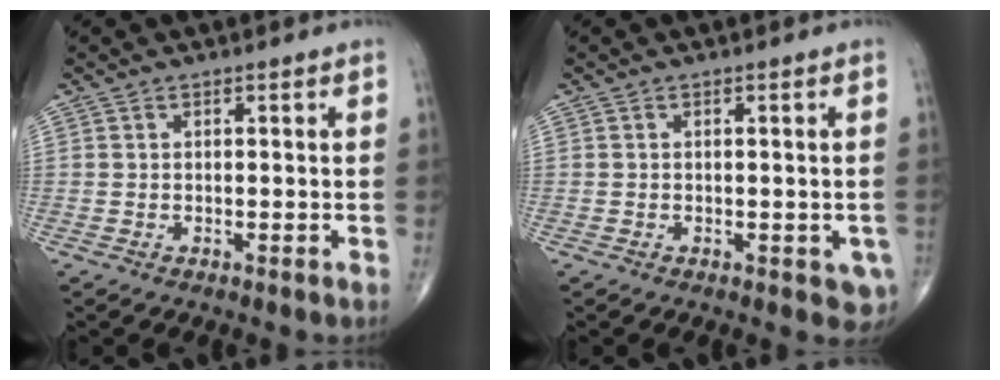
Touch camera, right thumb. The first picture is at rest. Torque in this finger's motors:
{"motor_torque": [0.50, 0.82, 0.07, -0.13, 0.07]}